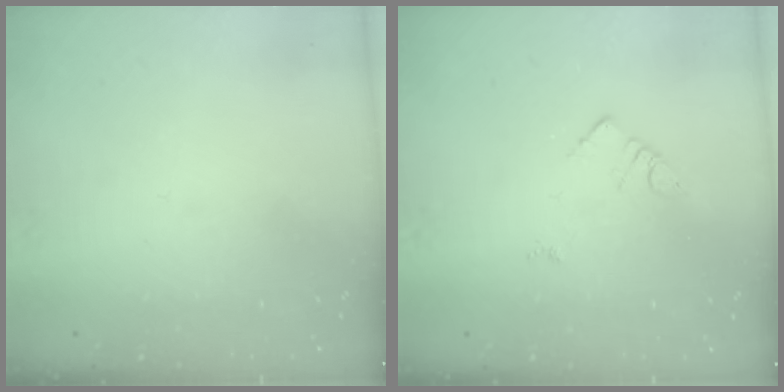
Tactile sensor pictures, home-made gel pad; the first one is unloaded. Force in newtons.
{"total": 3.7, "press": 3.7, "slide": 0.3}